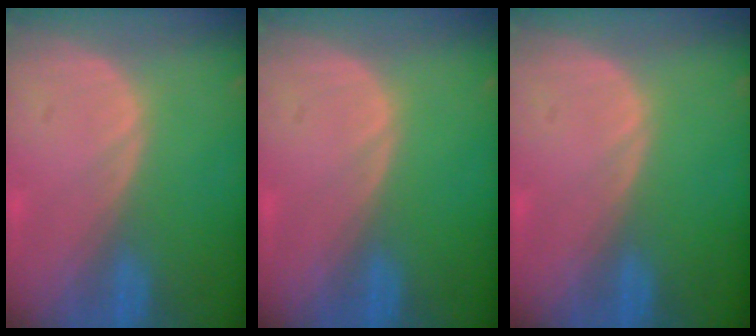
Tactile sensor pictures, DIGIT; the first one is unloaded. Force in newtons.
{"total": 0.0}
{"total": 0.0}